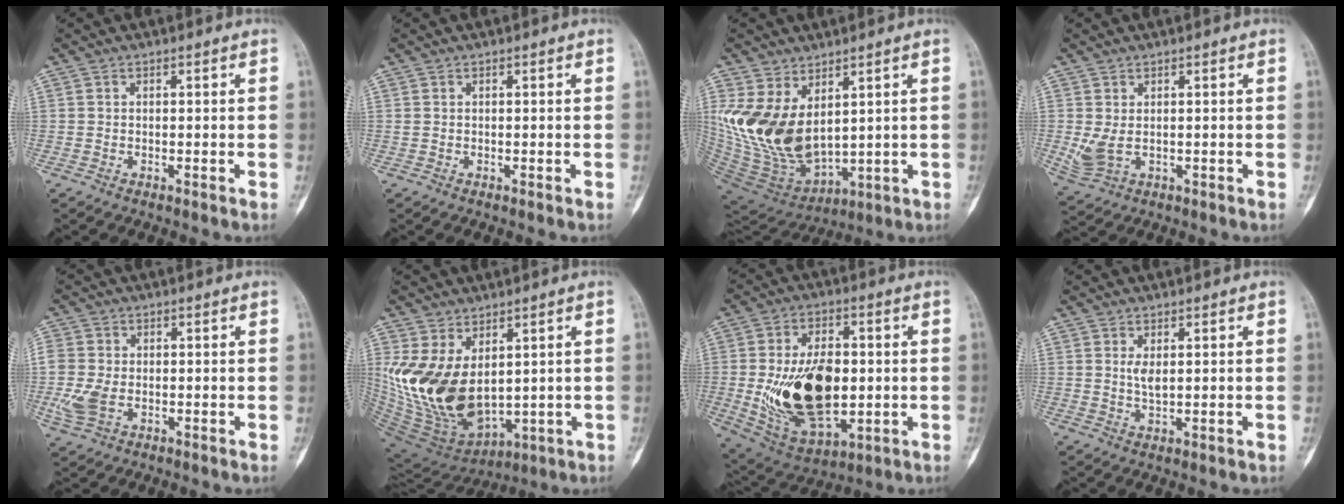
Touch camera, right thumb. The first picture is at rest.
{"total": 0.0}
{"total": 15.8, "force": [4.4, 9.5, 11.8], "torque": [-0.224, -0.037, 0.114]}
{"total": 4.2, "force": [0.2, 2.5, 3.4], "torque": [-0.083, -0.002, 0.021]}
{"total": 6.9, "force": [-1.1, 4.7, 4.9], "torque": [-0.125, 0.000, -0.020]}
{"total": 17.0, "force": [2.8, 10.5, 13.1], "torque": [-0.244, -0.031, 0.090]}
{"total": 20.7, "force": [-1.3, 12.0, 16.9], "torque": [-0.271, -0.007, 0.001]}
{"total": 2.3, "force": [0.7, 0.7, 2.1], "torque": [-0.038, -0.010, 0.016]}